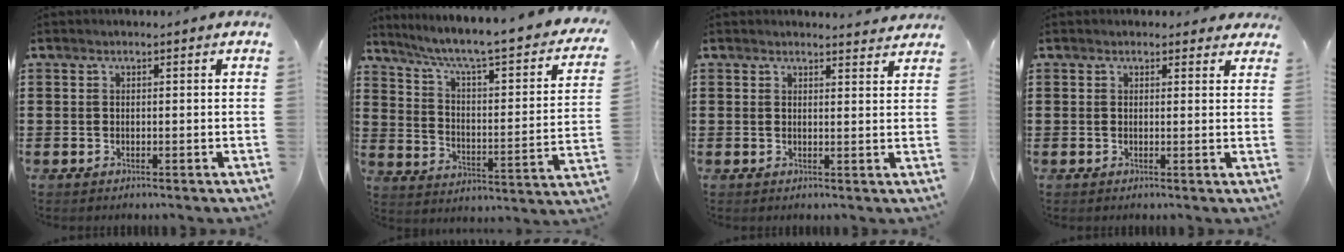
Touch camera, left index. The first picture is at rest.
{"total": 4.9, "force": [4.1, -0.5, 2.6], "torque": [-0.071, -0.045, 0.056]}
{"total": 2.1, "force": [2.1, 0.0, 0.3], "torque": [-0.002, -0.009, 0.038]}
{"total": 1.4, "force": [1.1, 0.8, 0.3], "torque": [-0.002, 0.004, 0.019]}